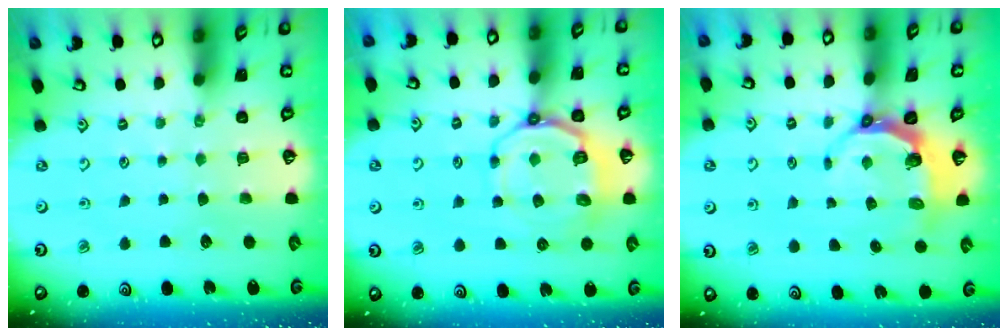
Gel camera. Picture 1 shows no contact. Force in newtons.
{"total": 10.2, "press": 9.7, "slide": 3.1}
{"total": 5.5, "press": 4.4, "slide": 3.3}